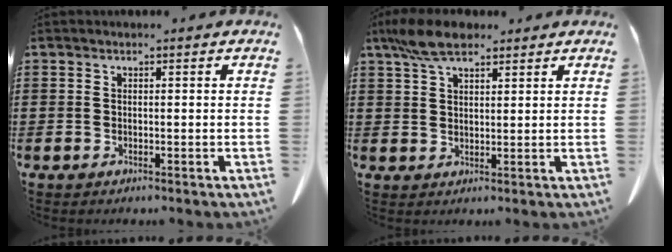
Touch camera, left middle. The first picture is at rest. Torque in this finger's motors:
{"motor_torque": [1.07, 0.97, 0.13, 0.08]}